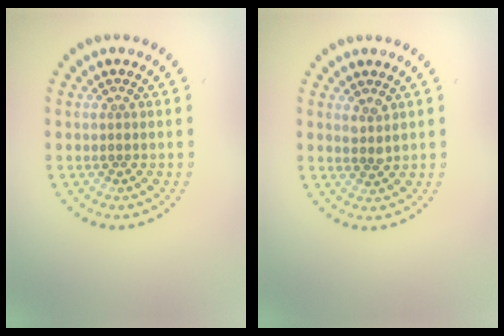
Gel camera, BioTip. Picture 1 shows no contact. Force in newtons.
{"total": 1.3, "press": 1.2, "slide": 0.6}